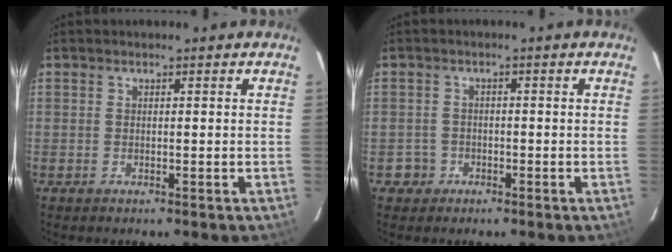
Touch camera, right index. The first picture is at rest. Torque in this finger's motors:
{"motor_torque": [-0.79, 0.56, -0.95, -0.21]}